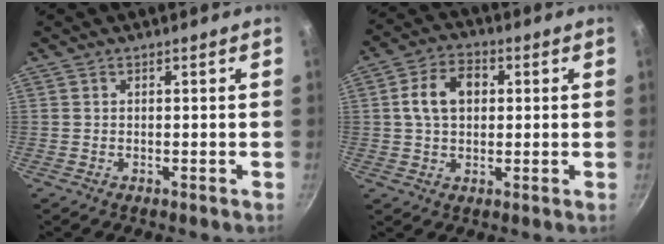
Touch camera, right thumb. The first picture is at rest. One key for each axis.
{"total": 8.8, "fx": 1.4, "fy": 6.2, "fz": 6.0, "tx": -0.085, "ty": 0.016, "tz": 0.018}